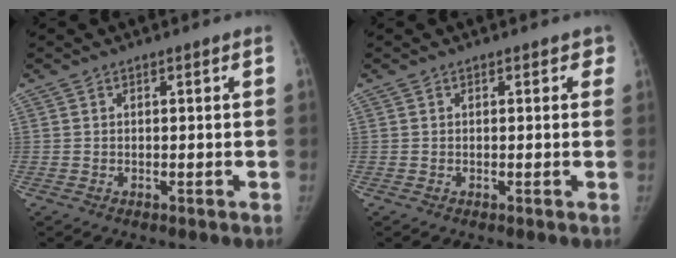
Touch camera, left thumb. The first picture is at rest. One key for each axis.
{"total": 1.1, "fx": 0.6, "fy": 0.8, "fz": 0.5, "tx": 0.015, "ty": 0.000, "tz": -0.002}